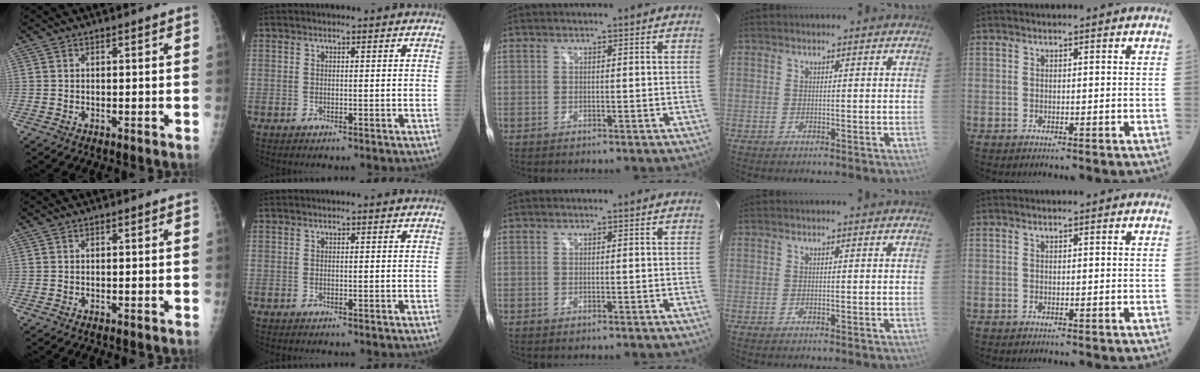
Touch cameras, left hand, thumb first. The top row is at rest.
{}